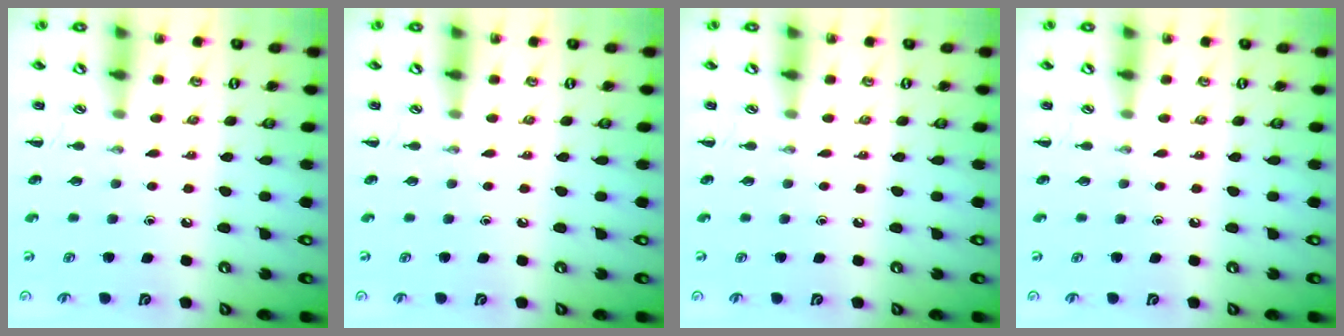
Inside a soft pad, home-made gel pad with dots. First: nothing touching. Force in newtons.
{"total": 0.0}
{"total": 0.0}
{"total": 0.0}